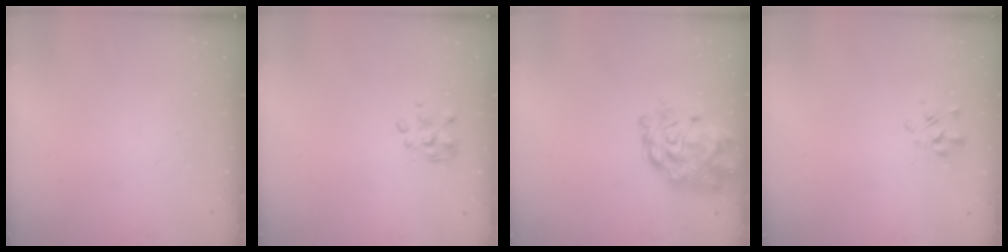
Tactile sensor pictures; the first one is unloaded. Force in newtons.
{"total": 2.3, "press": 2.1, "slide": 0.8}
{"total": 8.9, "press": 8.3, "slide": 3.1}
{"total": 2.0, "press": 1.8, "slide": 0.9}